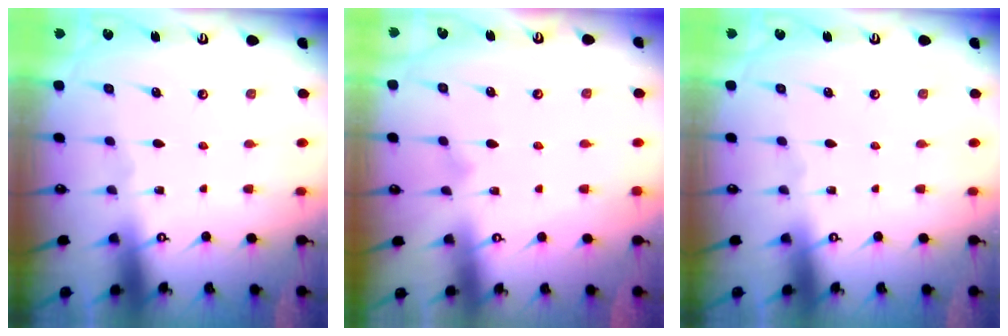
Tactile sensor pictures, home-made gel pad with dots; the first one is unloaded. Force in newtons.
{"total": 4.3, "press": 4.2, "slide": 0.3}
{"total": 0.0}